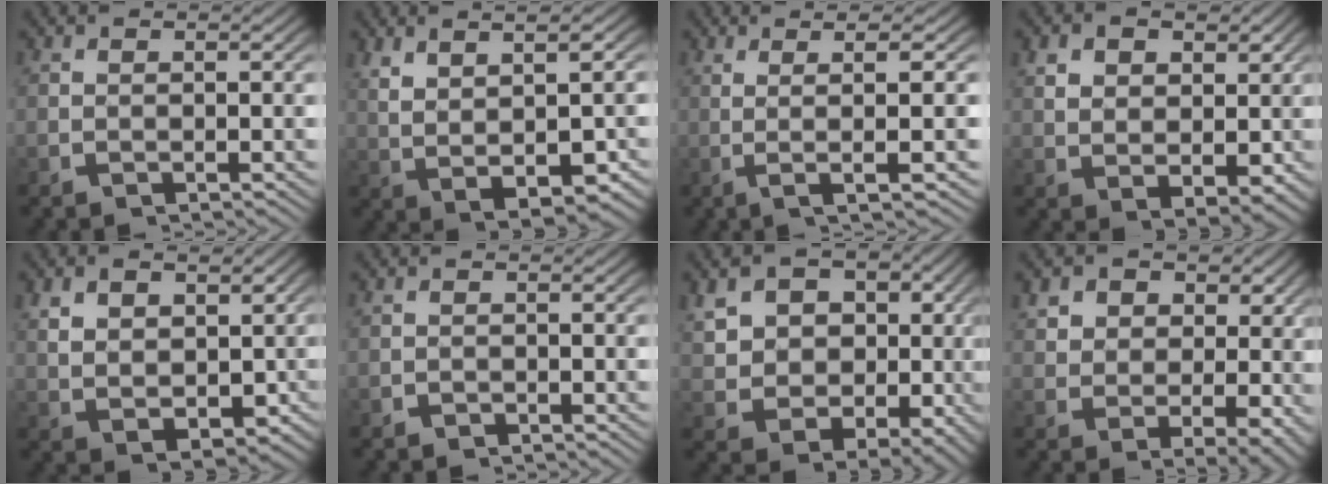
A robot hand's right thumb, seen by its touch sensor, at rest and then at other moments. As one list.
[{"total": 6.8, "force": [1.4, 3.5, 5.7], "torque": [-0.117, -0.016, 0.047]}, {"total": 5.4, "force": [0.5, 0.4, 5.3], "torque": [-0.086, 0.008, 0.008]}, {"total": 4.9, "force": [1.2, 3.5, 3.3], "torque": [-0.057, -0.026, 0.038]}, {"total": 4.9, "force": [0.9, 3.4, 3.4], "torque": [-0.063, -0.023, 0.037]}, {"total": 0.6, "force": [-0.6, 0.2, 0.0], "torque": [0.001, -0.005, -0.011]}, {"total": 12.8, "force": [2.0, 10.0, 7.7], "torque": [-0.159, -0.036, 0.038]}, {"total": 6.8, "force": [1.5, 5.0, 4.4], "torque": [-0.077, -0.036, 0.039]}]